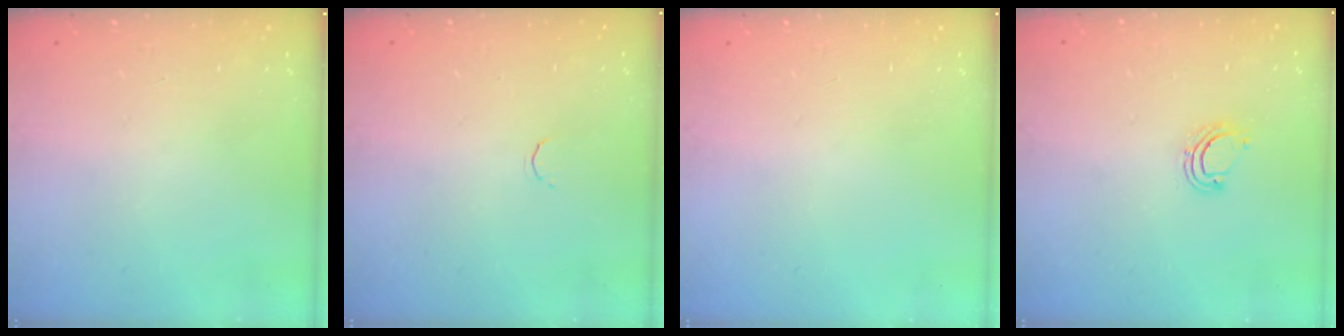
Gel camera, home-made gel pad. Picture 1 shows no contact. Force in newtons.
{"total": 1.7, "press": 1.6, "slide": 0.5}
{"total": 0.0}
{"total": 5.4, "press": 5.4, "slide": 0.5}